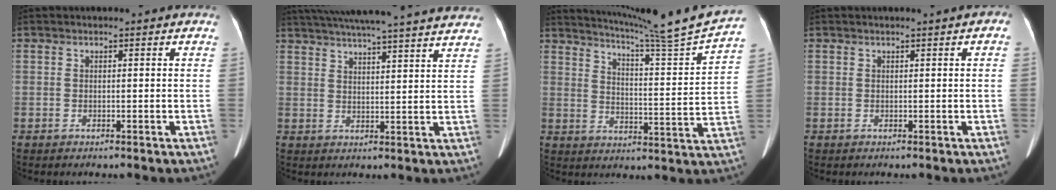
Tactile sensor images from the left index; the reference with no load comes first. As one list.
[{"total": 26.1, "force": [23.6, 1.1, 11.0], "torque": [-0.185, 0.004, 0.308]}, {"total": 17.4, "force": [16.1, -3.2, 5.7], "torque": [-0.099, -0.069, 0.217]}, {"total": 0.8, "force": [0.2, 0.2, 0.8], "torque": [-0.006, 0.009, 0.004]}]